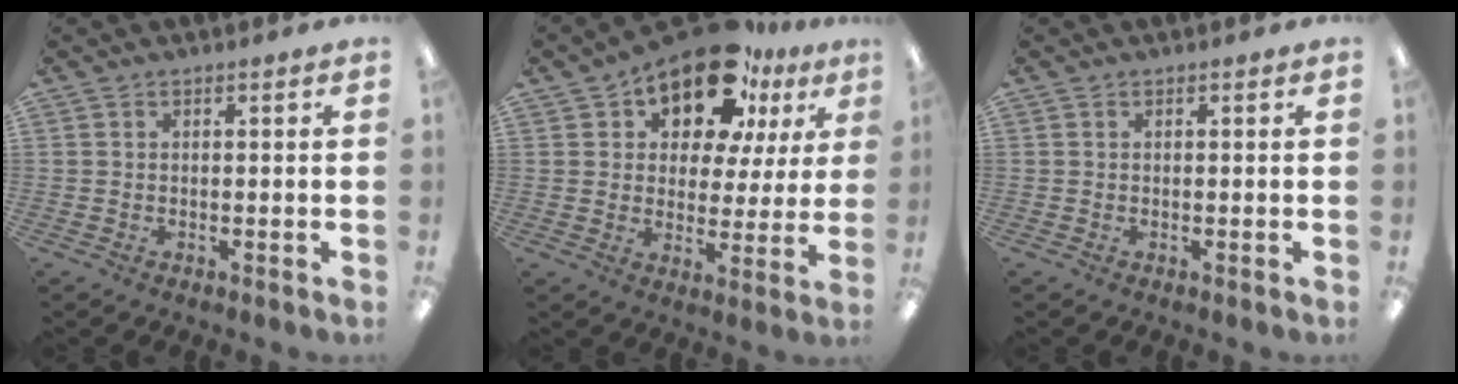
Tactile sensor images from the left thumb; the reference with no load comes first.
{"total": 16.5, "force": [11.7, 7.9, 8.5], "torque": [-0.148, -0.065, 0.205]}
{"total": 0.0}